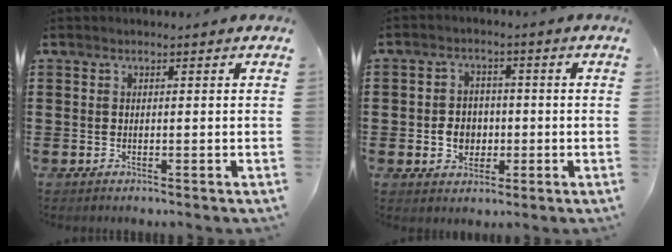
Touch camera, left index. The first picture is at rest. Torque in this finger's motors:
{"motor_torque": [0.52, 0.35, 0.31, 0.06]}